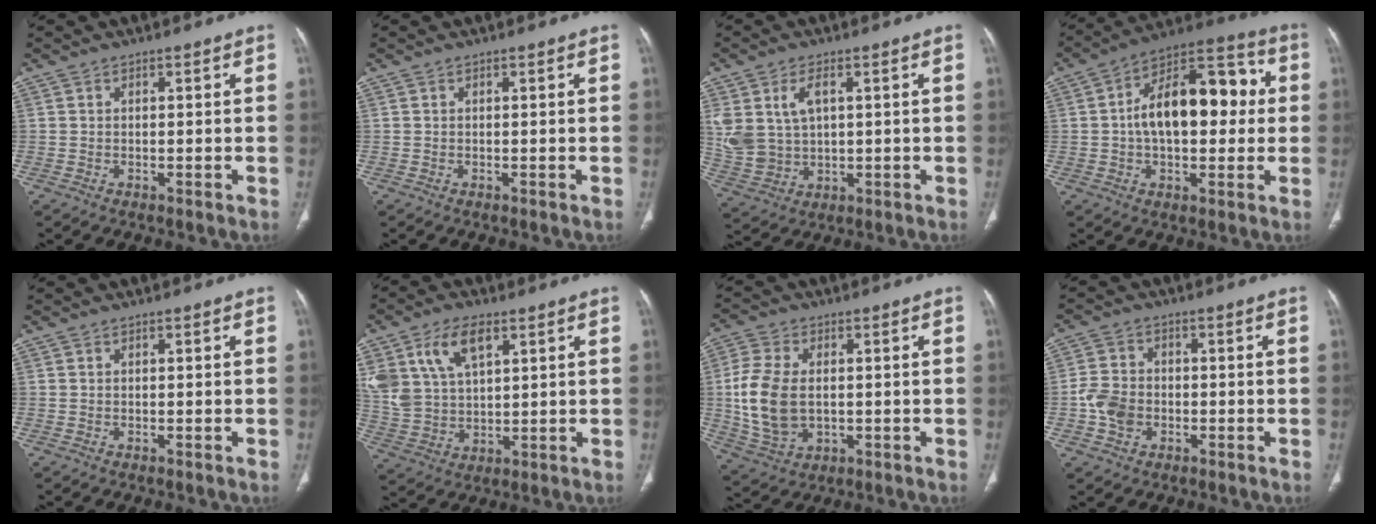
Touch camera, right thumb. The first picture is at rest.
{"total": 0.0}
{"total": 9.7, "force": [2.8, 6.2, 6.9], "torque": [-0.145, -0.005, 0.071]}
{"total": 19.2, "force": [1.7, 10.6, 15.9], "torque": [-0.218, 0.041, 0.019]}
{"total": 0.0}
{"total": 13.2, "force": [6.1, 7.4, 9.0], "torque": [-0.174, -0.012, 0.129]}
{"total": 12.7, "force": [0.0, 8.3, 9.6], "torque": [-0.205, -0.001, 0.011]}
{"total": 6.2, "force": [-1.6, 4.9, 3.5], "torque": [-0.058, 0.012, -0.033]}